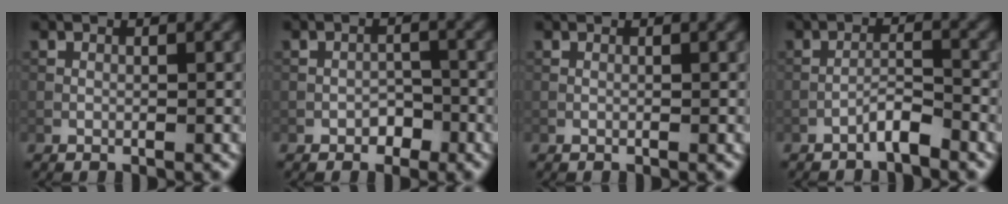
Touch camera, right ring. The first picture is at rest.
{"total": 1.6, "force": [-1.0, 1.1, 0.7], "torque": [-0.005, 0.004, -0.017]}
{"total": 0.0}
{"total": 1.9, "force": [-1.6, 0.1, 1.1], "torque": [-0.016, 0.011, -0.032]}